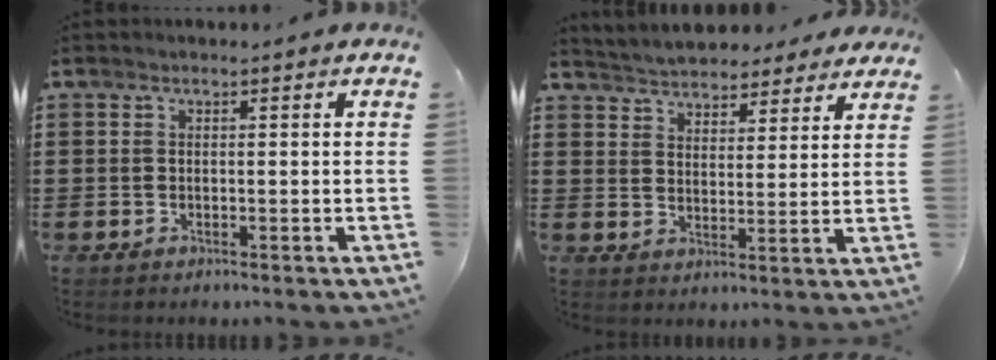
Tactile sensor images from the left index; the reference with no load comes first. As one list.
[{"total": 4.5, "force": [4.4, 1.0, -0.1], "torque": [-0.020, -0.019, 0.078]}]